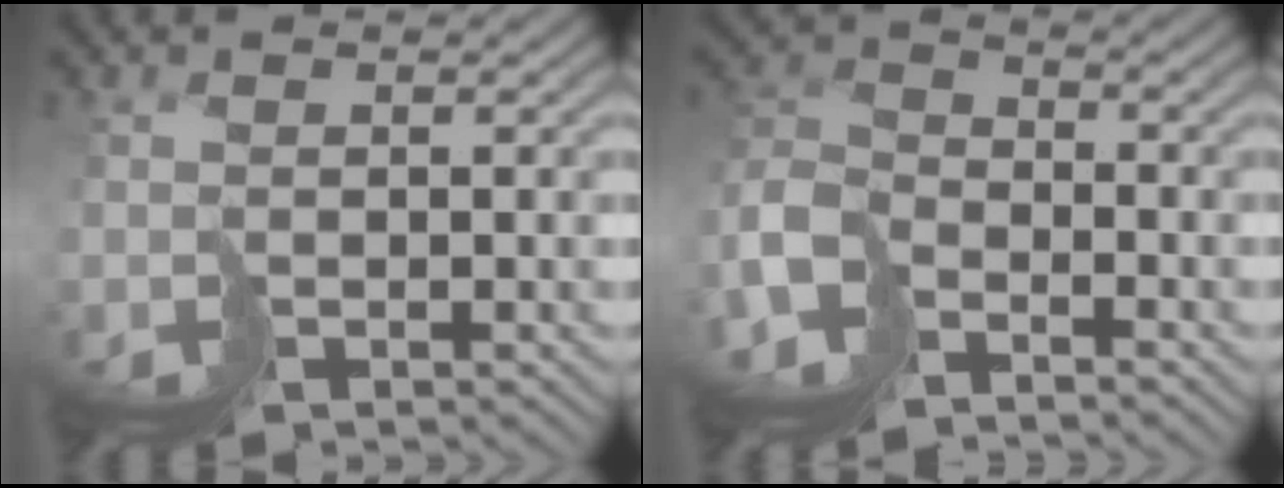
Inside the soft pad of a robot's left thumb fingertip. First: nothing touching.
{"total": 8.1, "force": [-5.5, 3.9, 4.4], "torque": [-0.113, -0.012, -0.129]}